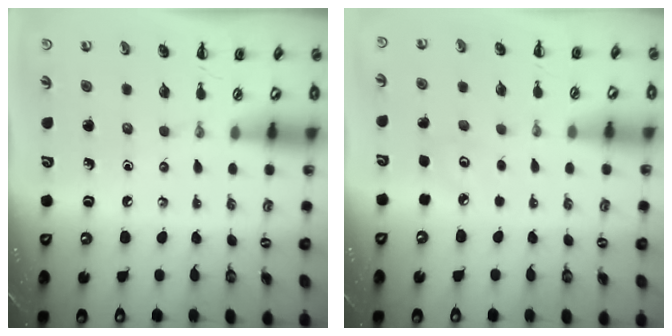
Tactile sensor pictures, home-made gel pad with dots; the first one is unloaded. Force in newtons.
{"total": 2.4, "press": 2.3, "slide": 0.6}